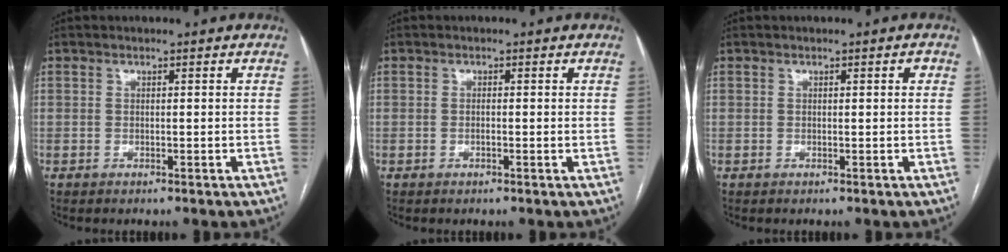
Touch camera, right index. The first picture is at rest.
{"total": 0.7, "force": [-0.1, 0.1, 0.7], "torque": [-0.013, 0.000, -0.002]}
{"total": 0.8, "force": [0.2, 0.2, 0.7], "torque": [-0.010, 0.003, 0.002]}